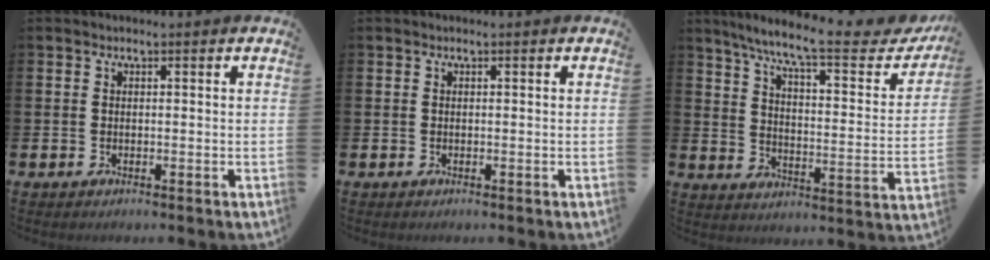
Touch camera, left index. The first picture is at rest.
{"total": 0.0}
{"total": 9.8, "force": [8.1, 1.4, 5.3], "torque": [-0.123, -0.046, 0.128]}